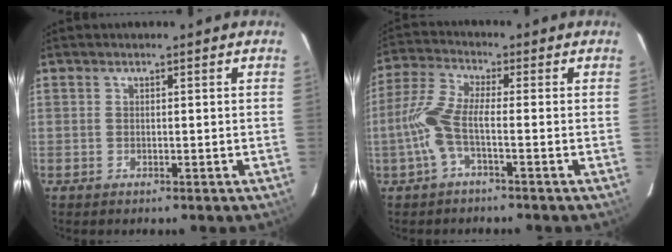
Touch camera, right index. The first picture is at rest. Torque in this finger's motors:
{"motor_torque": [0.91, -0.54, 0.71, 0.15]}